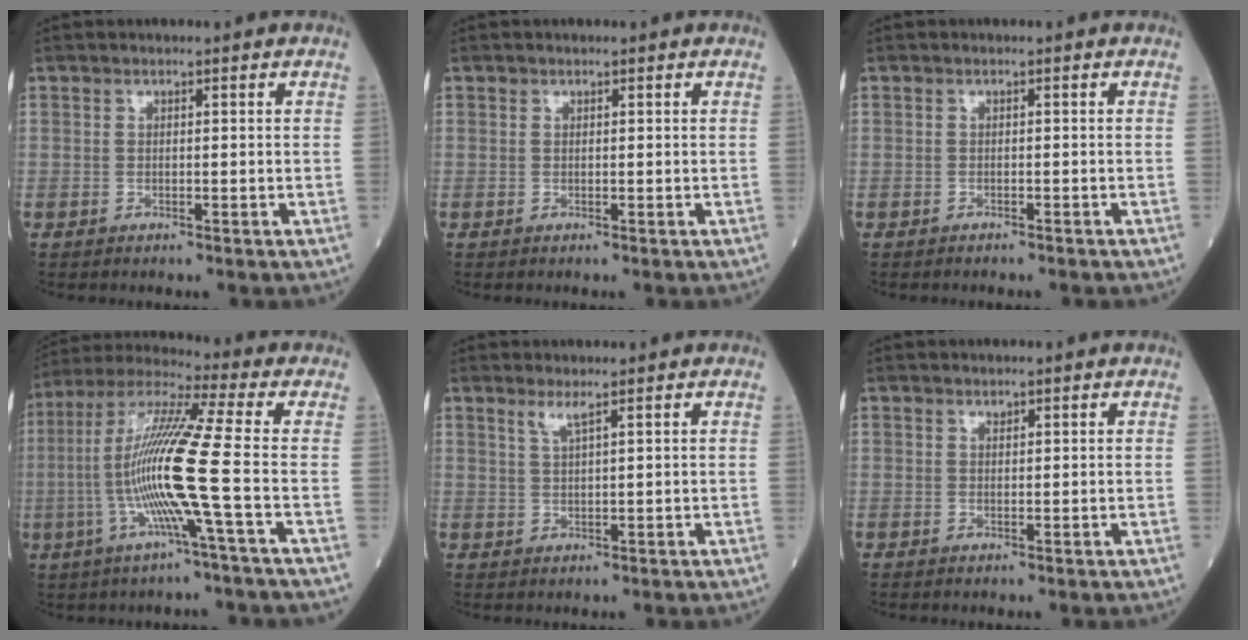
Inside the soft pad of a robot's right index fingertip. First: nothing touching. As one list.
[{"total": 0.0}, {"total": 1.7, "force": [-1.5, 0.3, 0.5], "torque": [-0.017, -0.004, -0.018]}, {"total": 14.2, "force": [-2.8, -1.5, 13.8], "torque": [-0.277, 0.001, -0.063]}, {"total": 1.9, "force": [1.4, -0.3, 1.2], "torque": [-0.029, -0.004, 0.033]}, {"total": 0.5, "force": [0.5, 0.2, 0.1], "torque": [-0.006, -0.001, 0.011]}]